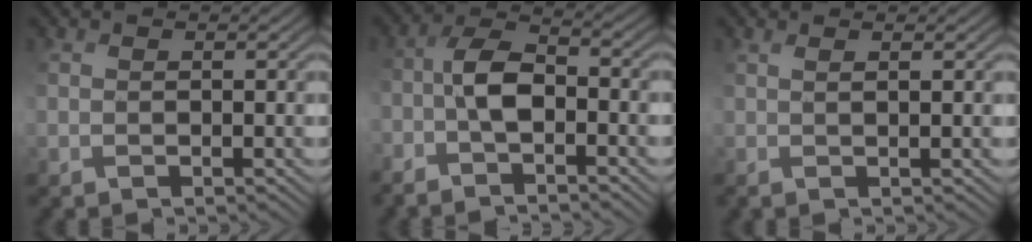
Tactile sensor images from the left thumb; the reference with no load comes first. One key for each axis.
{"total": 5.5, "fx": -2.5, "fy": 2.2, "fz": 4.4, "tx": -0.086, "ty": 0.009, "tz": -0.062}
{"total": 1.5, "fx": 0.5, "fy": 0.3, "fz": 1.4, "tx": -0.027, "ty": 0.007, "tz": 0.003}